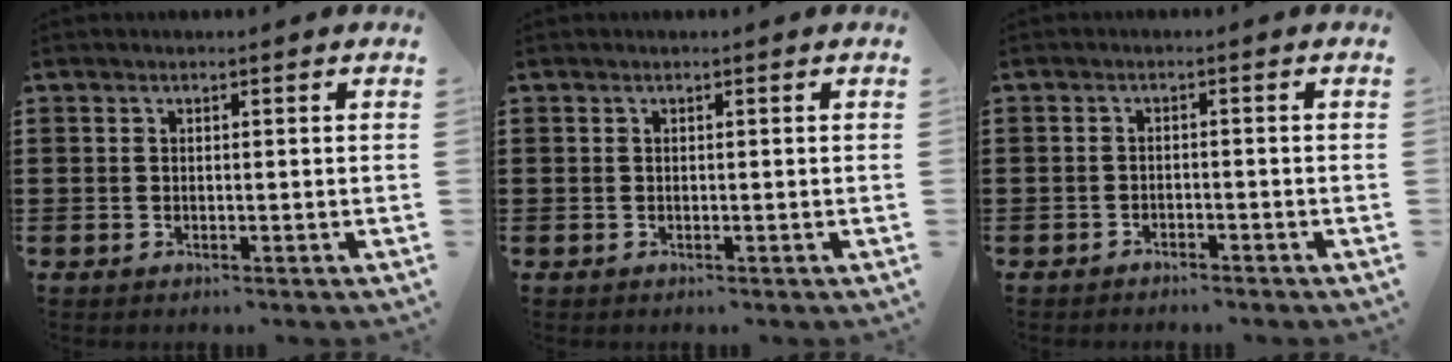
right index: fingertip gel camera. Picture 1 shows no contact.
{"total": 0.0}
{"total": 1.4, "force": [-1.4, 0.3, 0.0], "torque": [-0.006, 0.003, -0.031]}